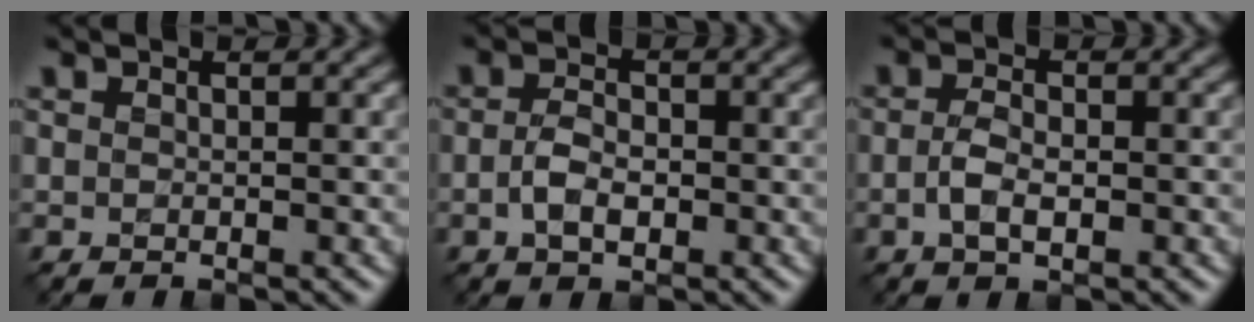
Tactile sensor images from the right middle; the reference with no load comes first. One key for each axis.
{"total": 2.7, "fx": -0.6, "fy": 1.6, "fz": 2.1, "tx": -0.043, "ty": -0.001, "tz": -0.013}
{"total": 2.6, "fx": -0.6, "fy": 1.3, "fz": 2.1, "tx": -0.046, "ty": -0.002, "tz": -0.013}